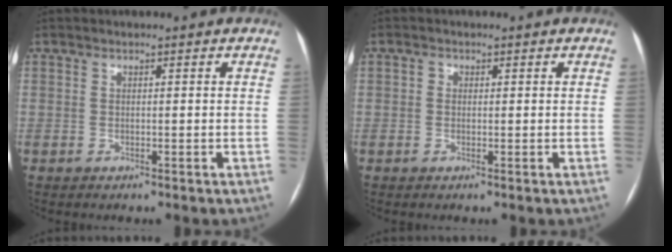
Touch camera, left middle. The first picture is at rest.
{"total": 0.7, "force": [0.1, 0.6, 0.2], "torque": [-0.001, 0.003, 0.000]}